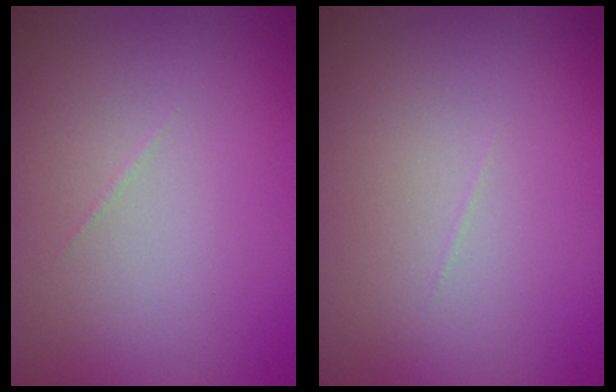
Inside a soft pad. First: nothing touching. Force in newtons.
{"total": 0.0}